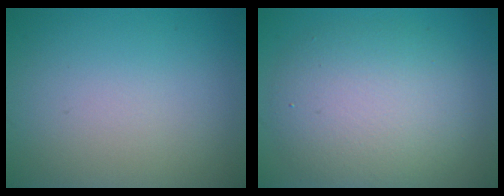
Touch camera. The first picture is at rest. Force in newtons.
{"total": 6.7, "press": 6.7, "slide": 0.8}